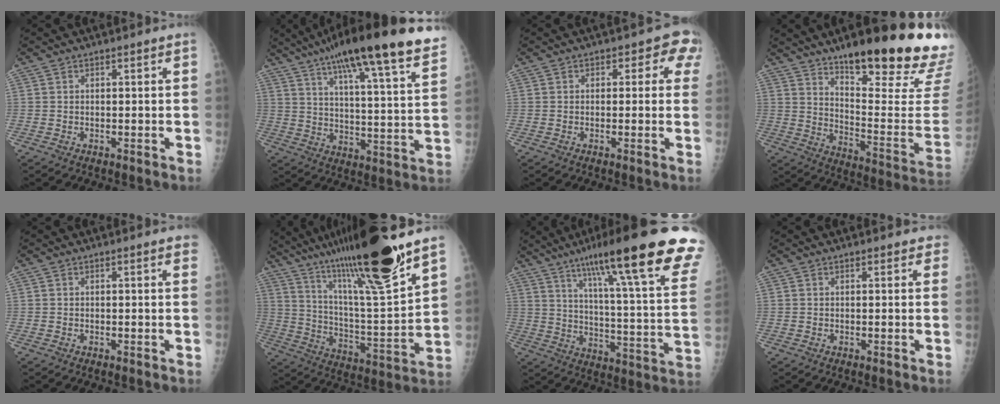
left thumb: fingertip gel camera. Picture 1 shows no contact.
{"total": 26.5, "force": [18.7, 4.2, 18.3], "torque": [-0.265, -0.042, 0.263]}
{"total": 4.8, "force": [1.8, 3.3, 3.0], "torque": [0.015, 0.003, 0.006]}
{"total": 25.7, "force": [18.5, 4.7, 17.1], "torque": [-0.210, -0.109, 0.264]}
{"total": 2.3, "force": [1.8, 0.6, 1.3], "torque": [-0.003, 0.002, 0.014]}
{"total": 25.3, "force": [17.8, 2.6, 17.9], "torque": [-0.286, -0.068, 0.309]}
{"total": 29.7, "force": [19.2, 3.4, 22.3], "torque": [-0.291, -0.056, 0.275]}
{"total": 2.9, "force": [2.5, 1.3, 0.8], "torque": [0.021, -0.004, 0.015]}